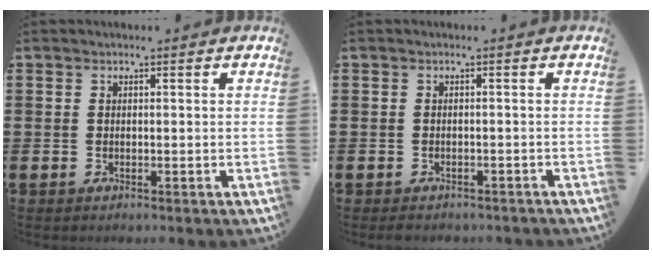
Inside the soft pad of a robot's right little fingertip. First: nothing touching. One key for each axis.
{"total": 0.8, "fx": -0.8, "fy": 0.2, "fz": 0.1, "tx": -0.005, "ty": -0.001, "tz": -0.016}